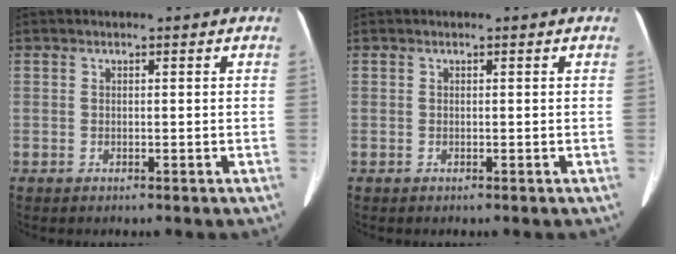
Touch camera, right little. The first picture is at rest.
{"total": 0.0}